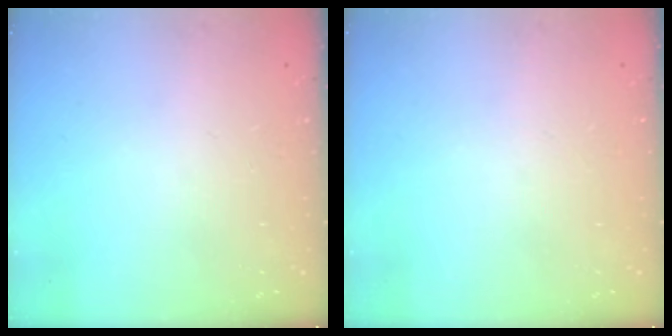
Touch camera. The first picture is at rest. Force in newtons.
{"total": 0.0}